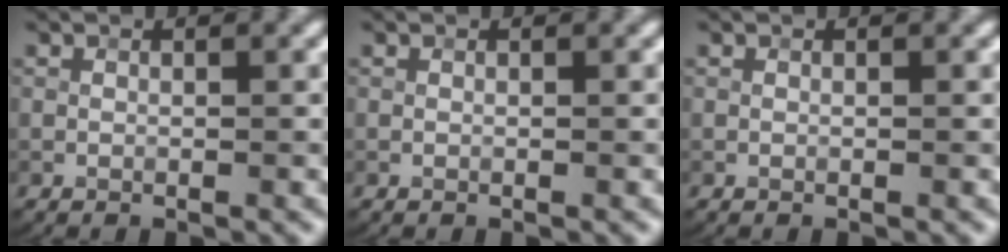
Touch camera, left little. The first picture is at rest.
{"total": 0.0}
{"total": 0.0}